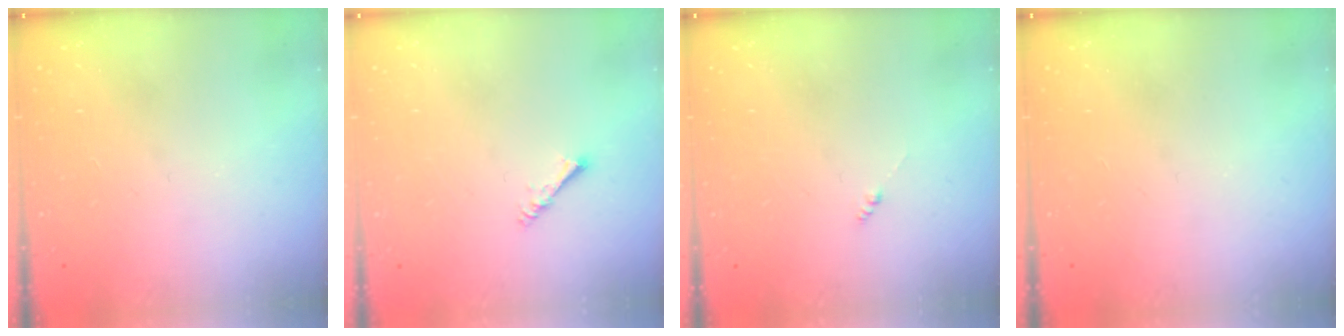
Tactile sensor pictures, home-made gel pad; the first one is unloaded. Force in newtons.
{"total": 1.6, "press": 1.5, "slide": 0.3}
{"total": 0.0}
{"total": 0.0}